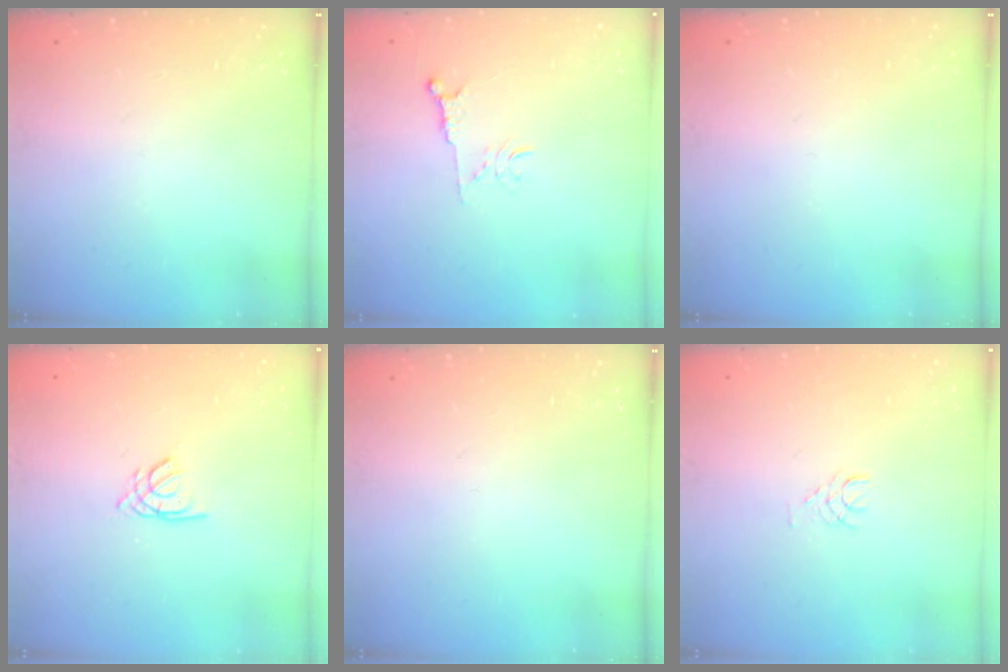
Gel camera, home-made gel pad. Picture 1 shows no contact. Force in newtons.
{"total": 4.3, "press": 4.3, "slide": 0.6}
{"total": 0.0}
{"total": 2.4, "press": 2.4, "slide": 0.1}
{"total": 0.0}
{"total": 3.6, "press": 3.5, "slide": 0.4}